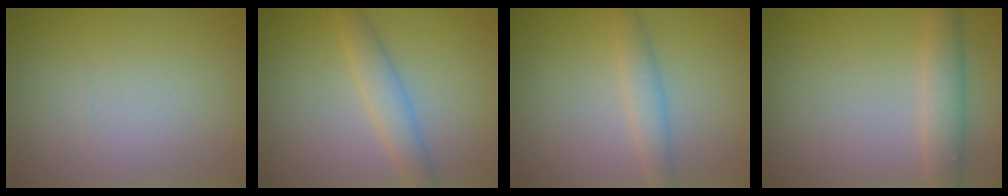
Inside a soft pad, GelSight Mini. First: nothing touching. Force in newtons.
{"total": 2.7, "press": 2.7, "slide": 0.1}
{"total": 2.3, "press": 2.3, "slide": 0.1}
{"total": 2.8, "press": 2.8, "slide": 0.1}